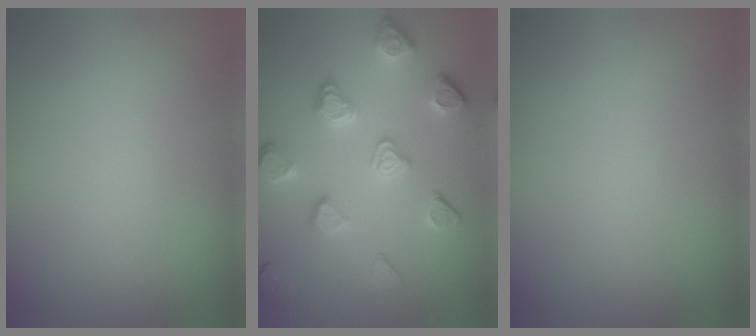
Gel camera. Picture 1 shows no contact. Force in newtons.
{"total": 4.8, "press": 3.7, "slide": 3.0}
{"total": 0.0}